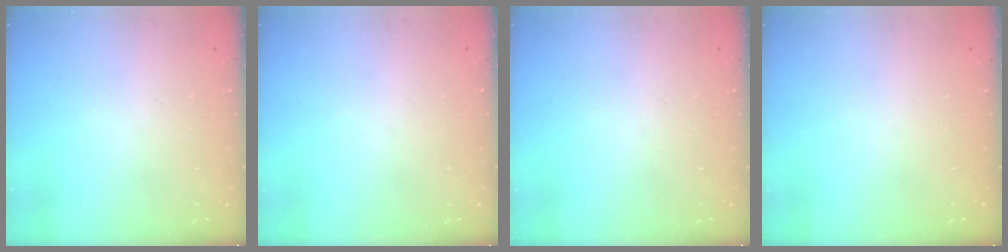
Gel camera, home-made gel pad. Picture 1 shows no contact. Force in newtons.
{"total": 0.0}
{"total": 0.0}
{"total": 0.0}